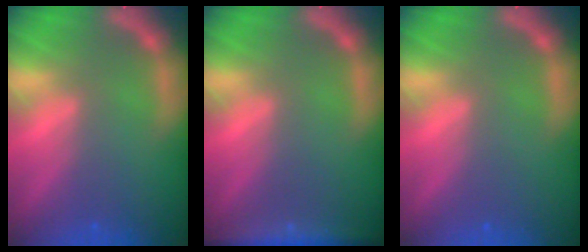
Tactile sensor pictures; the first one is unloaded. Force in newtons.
{"total": 5.0}
{"total": 0.0}